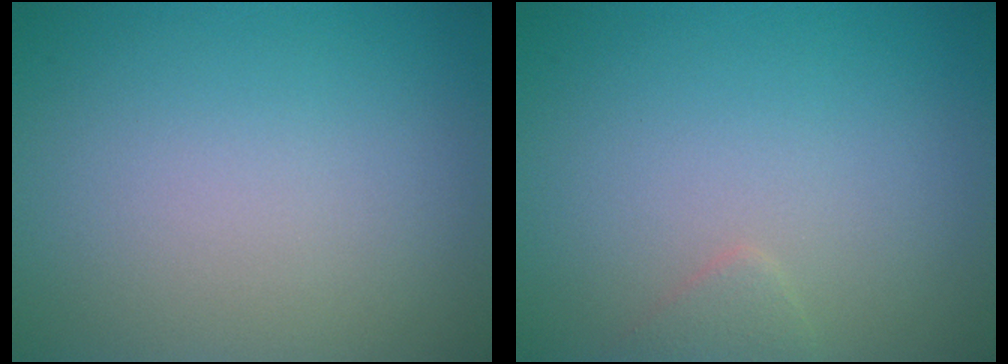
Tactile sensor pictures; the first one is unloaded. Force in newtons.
{"total": 1.0, "press": 1.0, "slide": 0.1}